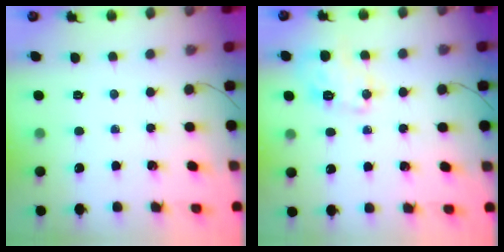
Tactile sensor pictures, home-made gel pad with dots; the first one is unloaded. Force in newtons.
{"total": 8.7, "press": 8.7, "slide": 1.0}